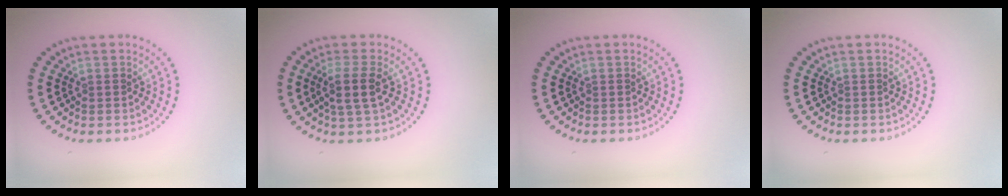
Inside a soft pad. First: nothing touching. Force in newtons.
{"total": 2.8, "press": 2.4, "slide": 1.4}
{"total": 0.0}
{"total": 0.0}